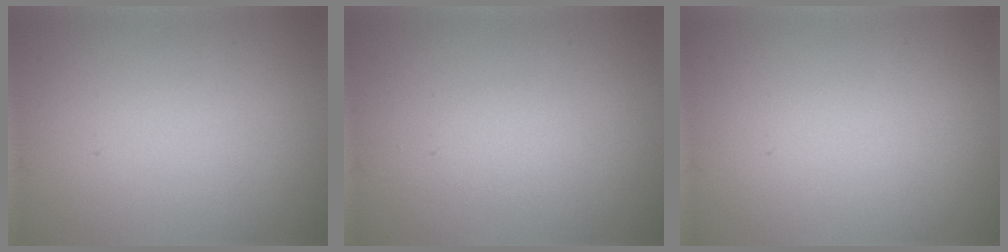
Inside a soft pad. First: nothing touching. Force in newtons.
{"total": 0.8, "press": 0.7, "slide": 0.1}
{"total": 0.0}